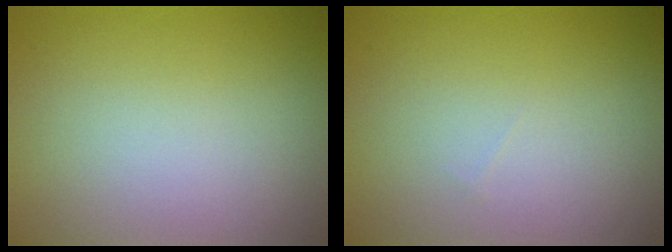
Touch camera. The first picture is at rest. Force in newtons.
{"total": 0.0}